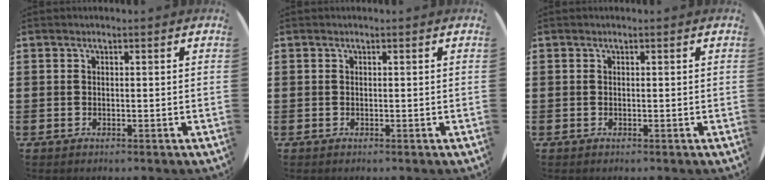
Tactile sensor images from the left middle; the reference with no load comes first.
{"total": 0.0}
{"total": 0.0}